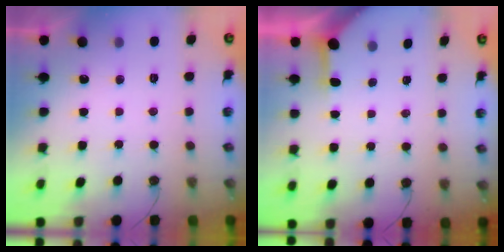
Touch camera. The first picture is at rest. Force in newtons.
{"total": 3.0, "press": 3.0, "slide": 0.4}